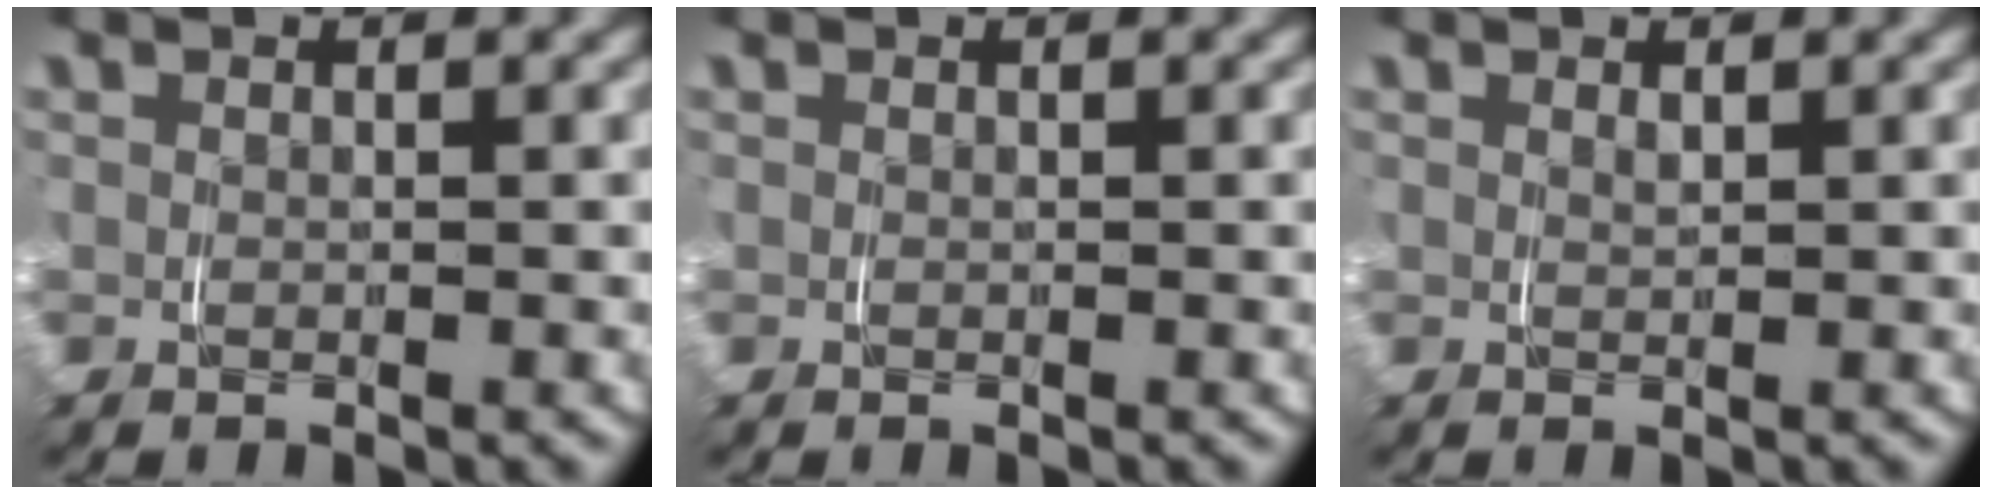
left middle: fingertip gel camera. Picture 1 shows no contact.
{"total": 0.0}
{"total": 0.6, "force": [0.5, 0.0, 0.4], "torque": [-0.004, -0.001, 0.010]}